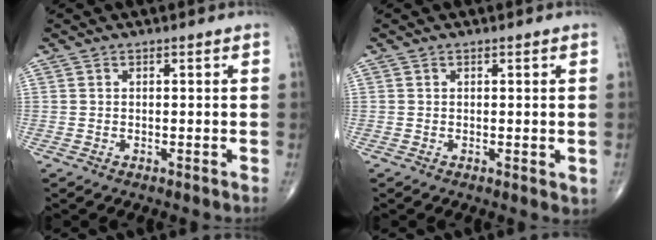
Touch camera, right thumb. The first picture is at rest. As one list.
[{"total": 1.5, "force": [0.0, 0.7, 1.3], "torque": [-0.016, -0.006, -0.001]}]